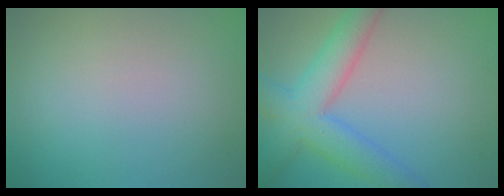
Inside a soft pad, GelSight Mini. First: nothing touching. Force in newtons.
{"total": 6.8, "press": 6.8, "slide": 0.2}